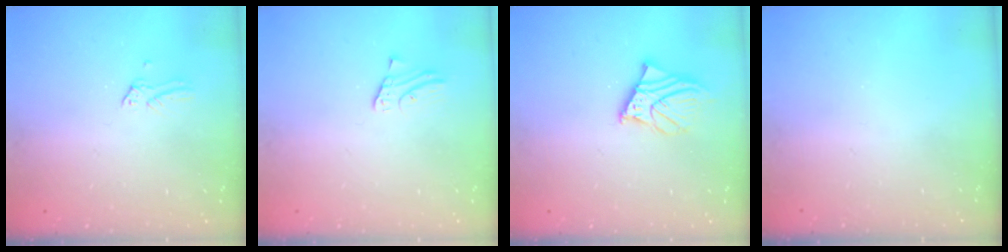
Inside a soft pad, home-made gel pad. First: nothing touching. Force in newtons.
{"total": 1.3, "press": 1.2, "slide": 0.1}
{"total": 8.6, "press": 8.5, "slide": 1.3}
{"total": 0.0}